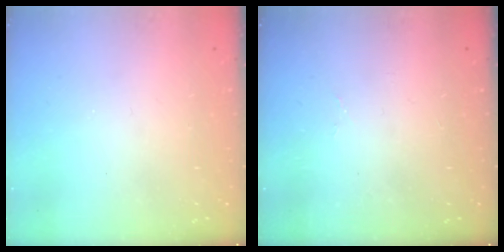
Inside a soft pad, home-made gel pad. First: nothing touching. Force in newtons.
{"total": 2.0, "press": 1.9, "slide": 0.8}